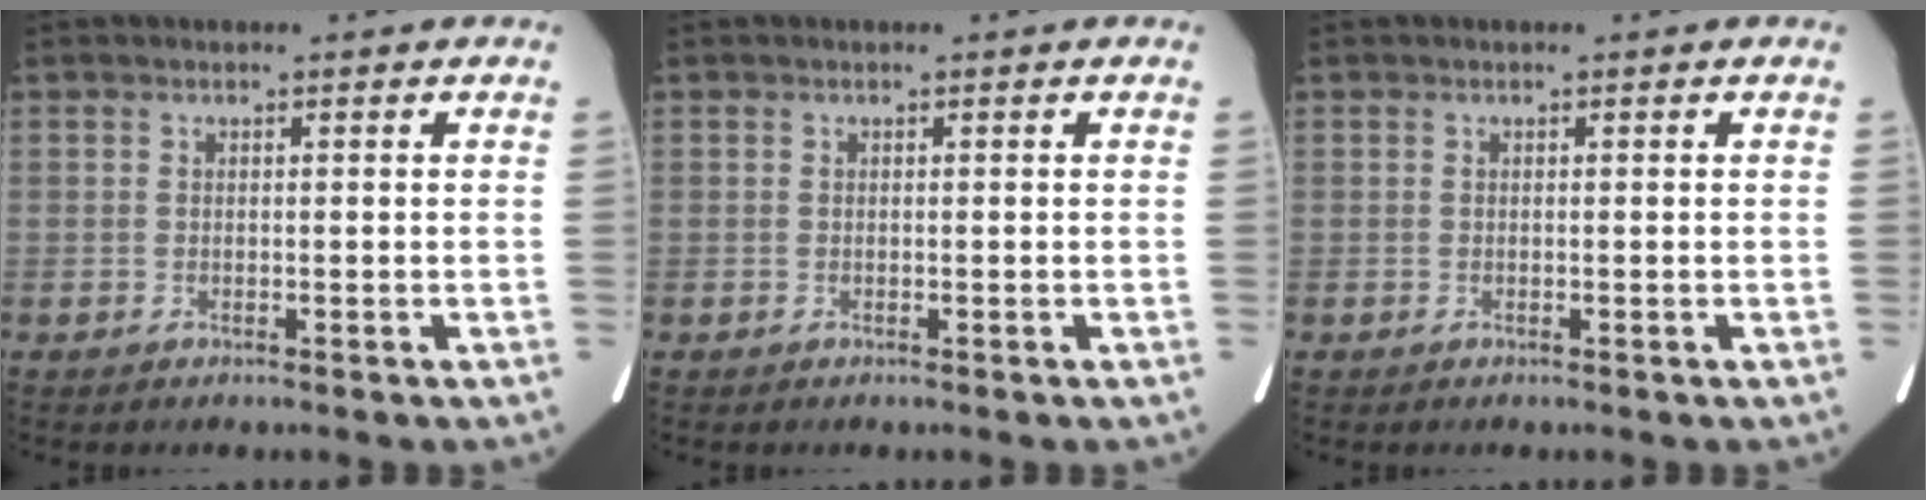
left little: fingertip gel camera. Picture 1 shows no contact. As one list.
[{"total": 0.0}, {"total": 0.0}]